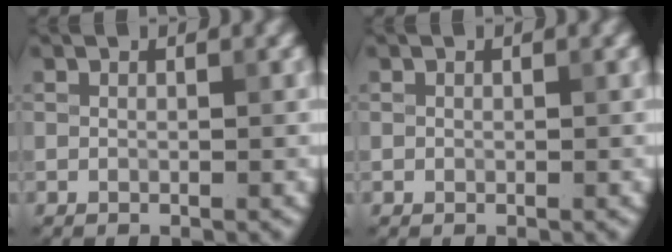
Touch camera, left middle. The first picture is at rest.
{"total": 0.0}